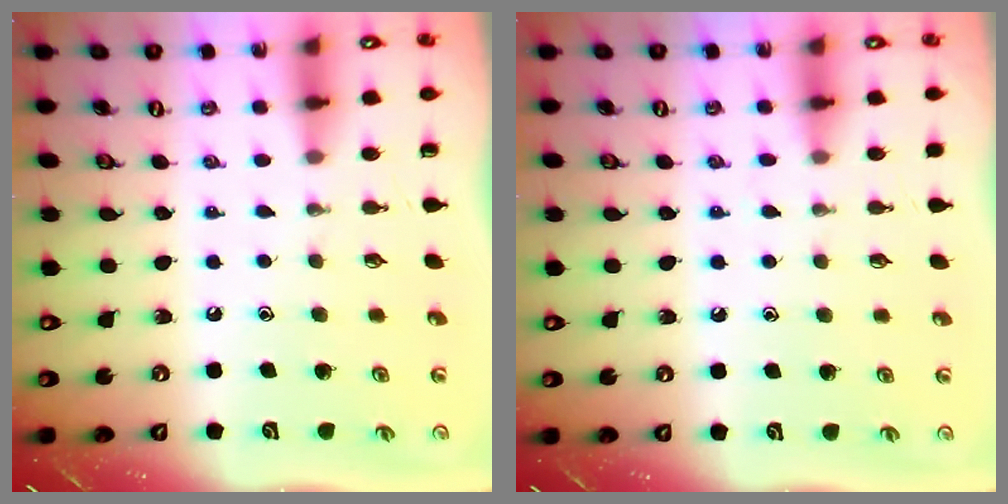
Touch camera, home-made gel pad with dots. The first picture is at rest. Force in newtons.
{"total": 5.4, "press": 5.4, "slide": 0.7}